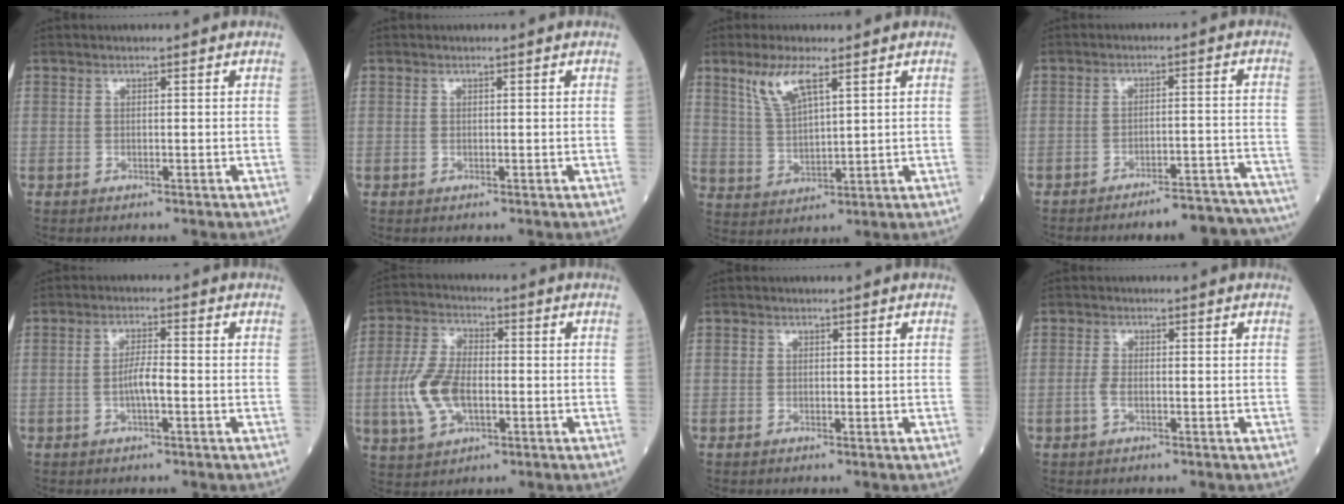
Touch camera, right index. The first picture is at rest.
{"total": 0.0}
{"total": 6.9, "force": [4.2, 1.6, 5.3], "torque": [-0.116, 0.002, 0.089]}
{"total": 13.5, "force": [-12.9, 1.1, 3.8], "torque": [-0.017, 0.025, -0.156]}
{"total": 3.3, "force": [-0.9, 0.4, 3.1], "torque": [-0.060, 0.003, -0.018]}
{"total": 9.9, "force": [-2.0, 5.1, 8.3], "torque": [-0.193, 0.008, -0.038]}
{"total": 0.5, "force": [-0.1, 0.5, 0.1], "torque": [0.001, 0.002, -0.005]}
{"total": 1.7, "force": [-0.7, 0.5, 1.4], "torque": [-0.035, 0.000, -0.016]}